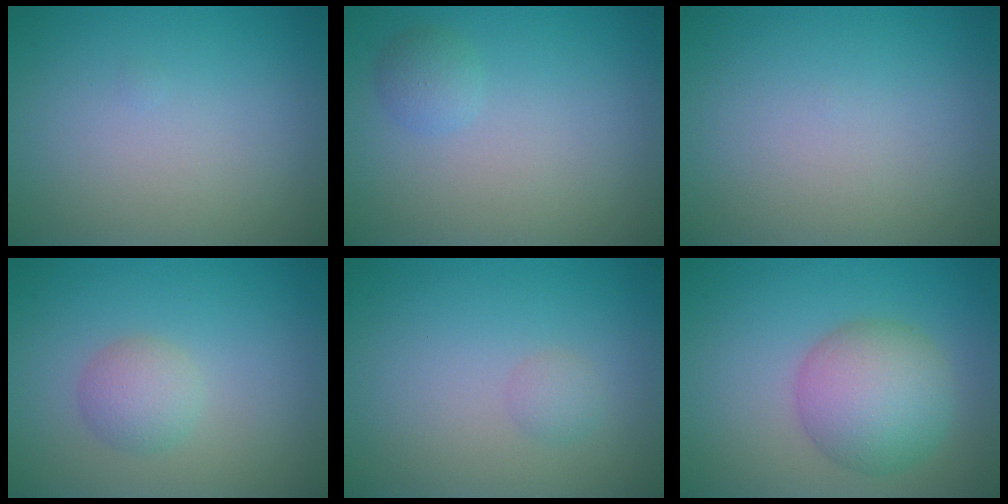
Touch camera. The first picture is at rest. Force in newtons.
{"total": 1.3, "press": 1.3, "slide": 0.1}
{"total": 0.0}
{"total": 2.3, "press": 2.3, "slide": 0.1}
{"total": 1.0, "press": 1.0, "slide": 0.0}
{"total": 6.1, "press": 6.1, "slide": 0.2}